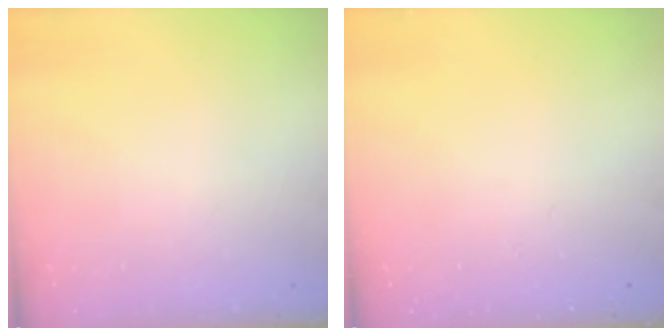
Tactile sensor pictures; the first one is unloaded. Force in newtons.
{"total": 0.0}